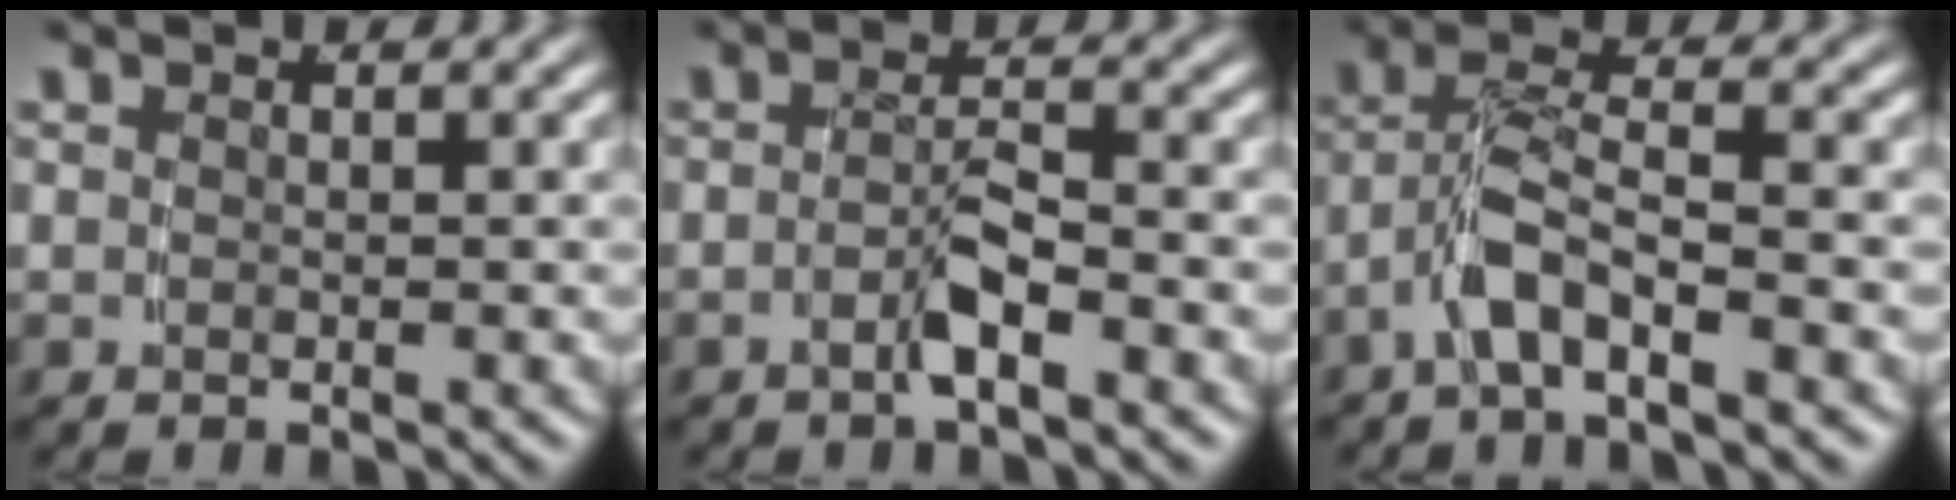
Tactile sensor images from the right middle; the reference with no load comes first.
{"total": 2.6, "force": [-1.9, 0.0, 1.8], "torque": [-0.028, 0.000, -0.033]}
{"total": 3.5, "force": [-1.8, 1.2, 2.8], "torque": [-0.068, -0.007, -0.029]}